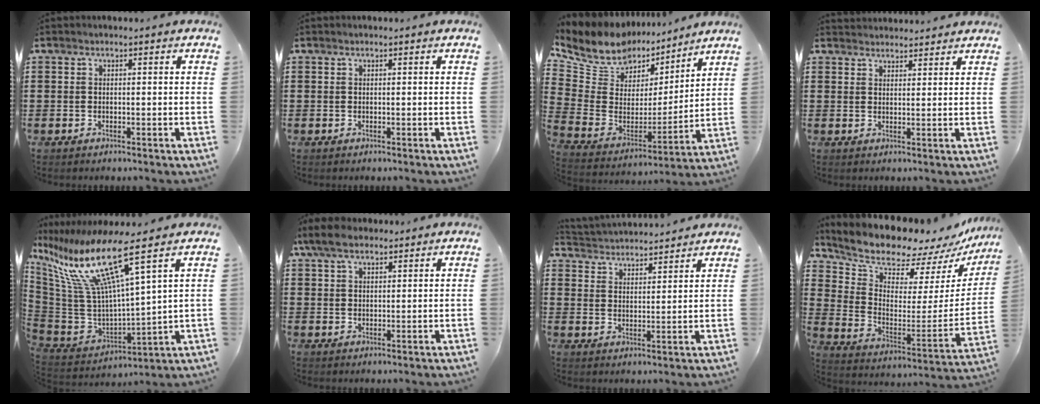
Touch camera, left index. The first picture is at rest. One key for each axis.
{"total": 0.0}
{"total": 9.0, "fx": 7.6, "fy": 4.6, "fz": 1.0, "tx": -0.075, "ty": -0.059, "tz": 0.139}
{"total": 2.3, "fx": 2.2, "fy": 0.2, "fz": -0.3, "tx": 0.000, "ty": -0.003, "tz": 0.045}
{"total": 15.3, "fx": 8.3, "fy": 2.9, "fz": 12.5, "tx": -0.282, "ty": -0.058, "tz": 0.129}
{"total": 5.5, "fx": 3.9, "fy": 2.4, "fz": 3.1, "tx": -0.062, "ty": 0.001, "tz": 0.073}
{"total": 3.4, "fx": 3.3, "fy": 0.2, "fz": -0.6, "tx": -0.007, "ty": -0.021, "tz": 0.057}
{"total": 9.4, "fx": 9.0, "fy": 2.0, "fz": 2.1, "tx": -0.080, "ty": -0.082, "tz": 0.152}